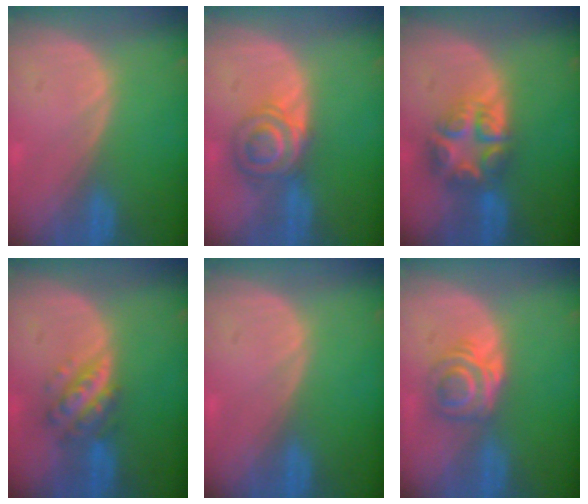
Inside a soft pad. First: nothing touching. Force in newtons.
{"total": 6.9, "press": 5.9, "slide": 3.5}
{"total": 8.0, "press": 6.9, "slide": 4.2}
{"total": 5.6, "press": 5.2, "slide": 2.2}
{"total": 0.0}
{"total": 6.1, "press": 5.0, "slide": 3.5}